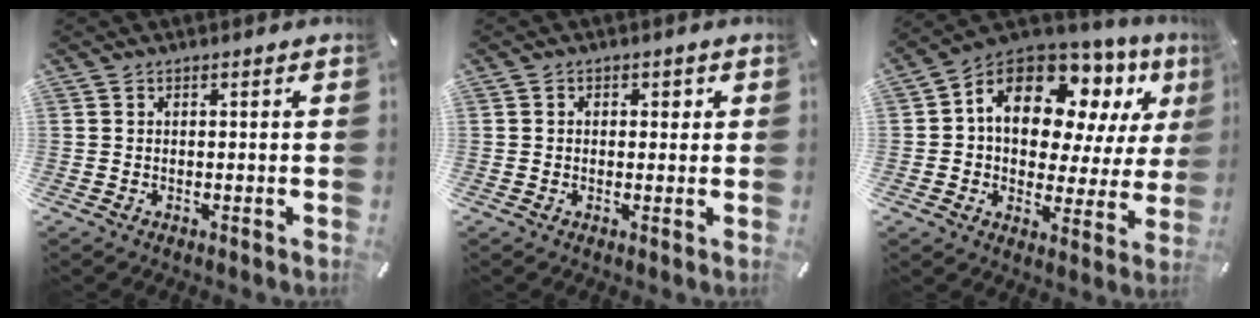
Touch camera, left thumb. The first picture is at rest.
{"total": 1.6, "force": [0.0, 1.4, 0.7], "torque": [0.002, 0.001, -0.007]}
{"total": 15.5, "force": [7.8, 10.2, 8.8], "torque": [-0.148, -0.044, 0.138]}